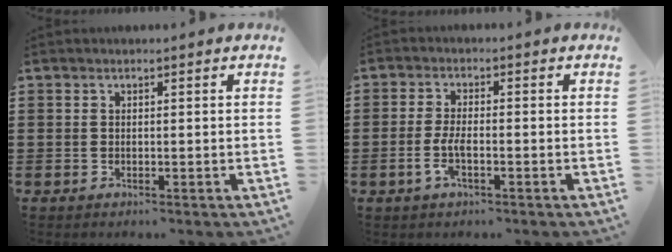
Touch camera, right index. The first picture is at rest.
{"total": 3.7, "force": [-1.4, 1.1, 3.2], "torque": [-0.076, -0.004, -0.031]}